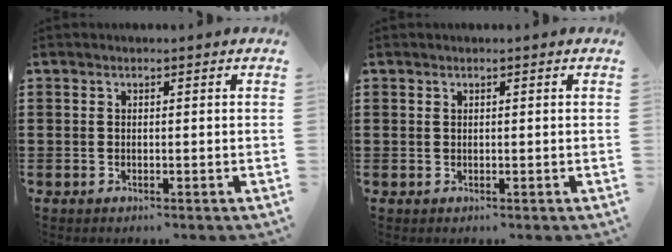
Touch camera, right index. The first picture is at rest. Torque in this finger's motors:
{"motor_torque": [0.80, 0.87, 0.07, 0.01]}